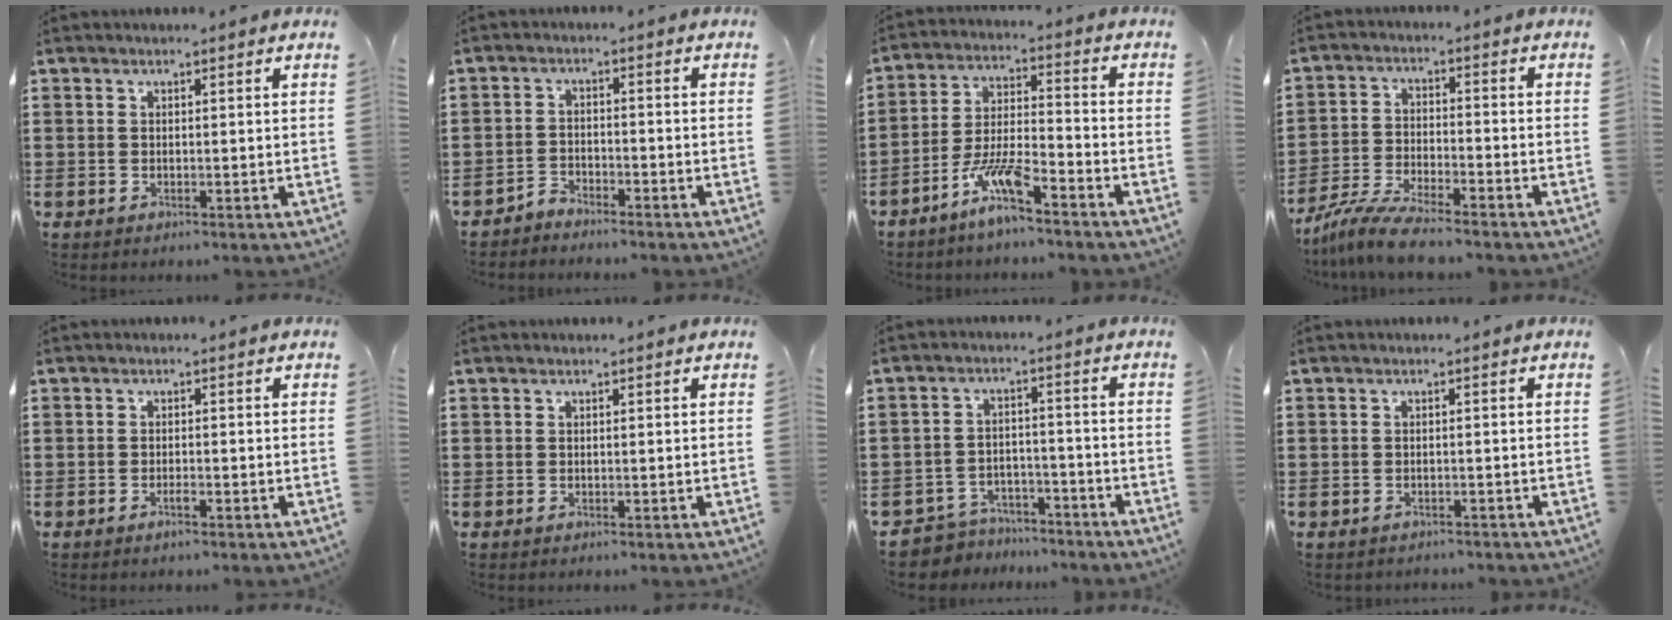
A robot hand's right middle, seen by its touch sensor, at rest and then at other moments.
{"total": 2.7, "force": [-2.7, 0.2, -0.1], "torque": [-0.007, -0.001, -0.058]}
{"total": 7.5, "force": [-5.6, 0.8, 5.0], "torque": [-0.115, -0.009, -0.110]}
{"total": 6.8, "force": [-6.2, 0.1, 2.8], "torque": [-0.069, -0.011, -0.120]}
{"total": 1.3, "force": [-0.9, 0.1, 0.9], "torque": [-0.021, -0.006, -0.014]}
{"total": 0.0}
{"total": 4.6, "force": [-4.5, 0.9, -0.2], "torque": [-0.012, 0.003, -0.098]}
{"total": 0.7, "force": [-0.7, 0.1, 0.1], "torque": [-0.004, -0.003, -0.013]}